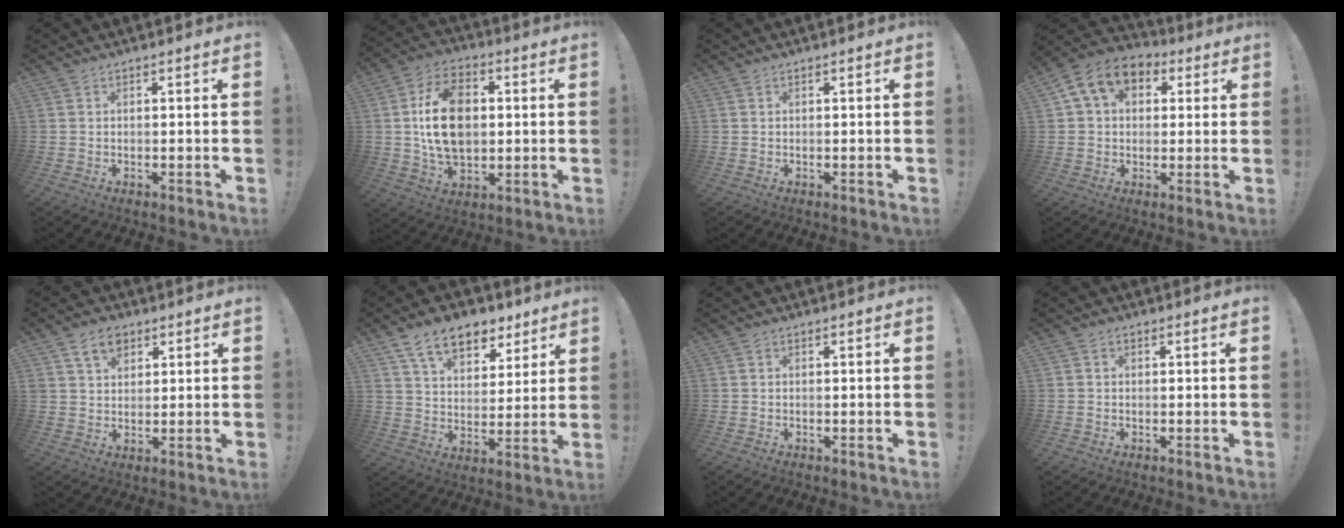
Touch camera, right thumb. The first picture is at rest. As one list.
[{"total": 17.5, "force": [1.3, 12.1, 12.5], "torque": [-0.208, 0.005, 0.023]}, {"total": 0.0}, {"total": 11.4, "force": [4.2, 8.3, 6.6], "torque": [-0.096, -0.008, 0.083]}, {"total": 7.4, "force": [4.2, 5.1, 3.3], "torque": [-0.057, -0.008, 0.080]}, {"total": 14.0, "force": [8.9, 8.0, 7.2], "torque": [-0.121, -0.045, 0.164]}, {"total": 0.0}, {"total": 0.9, "force": [-0.1, 0.7, 0.4], "torque": [0.001, -0.001, -0.003]}]